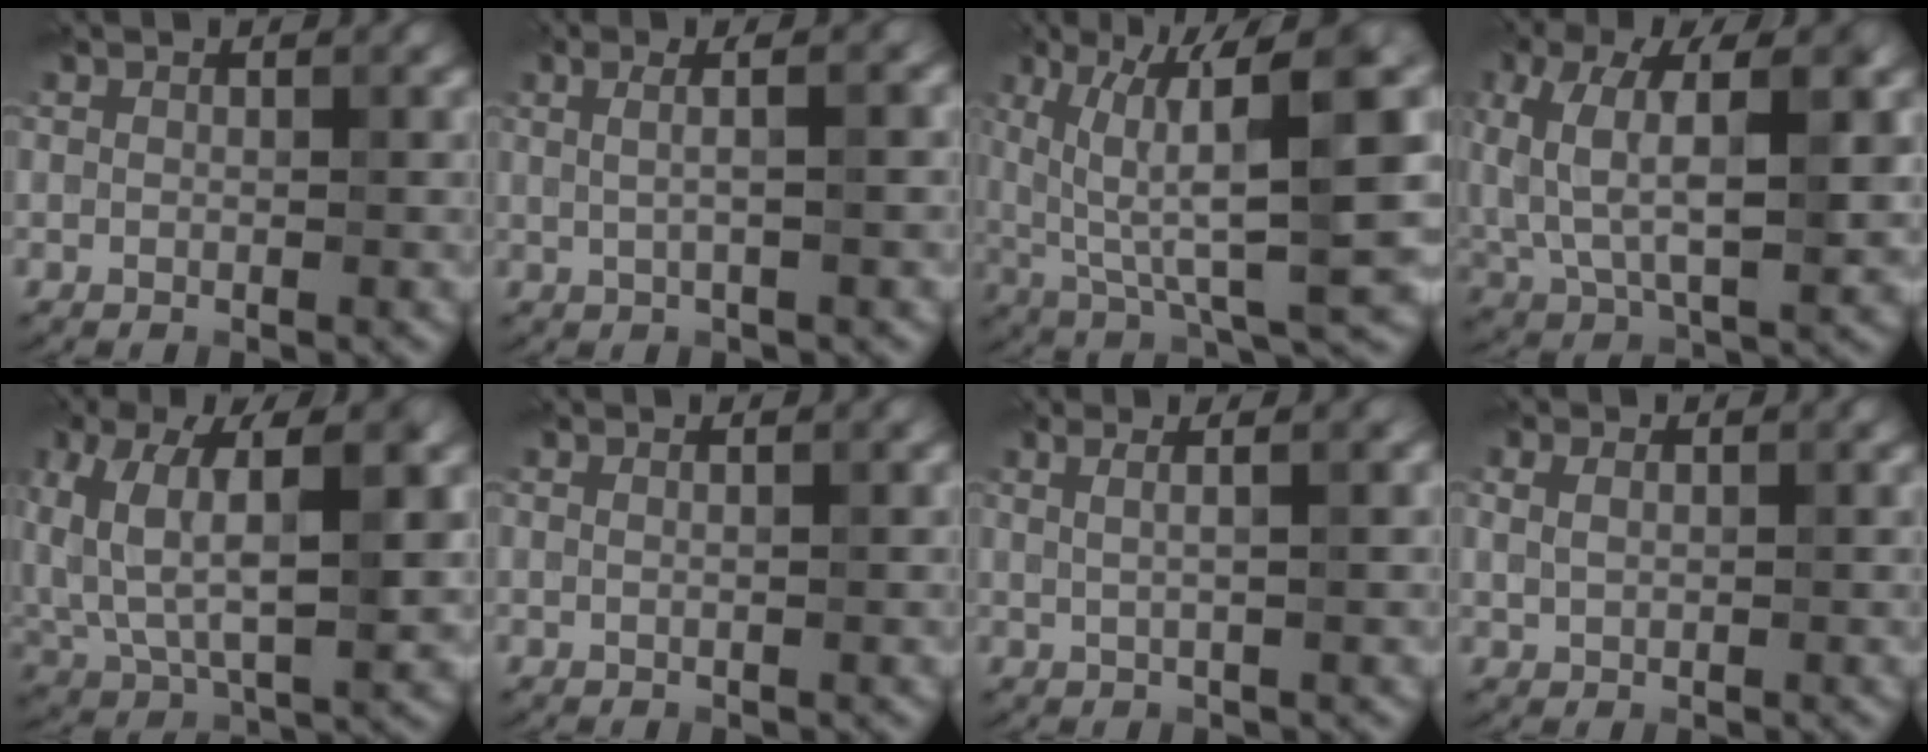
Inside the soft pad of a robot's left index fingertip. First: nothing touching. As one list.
[{"total": 4.6, "force": [1.4, 1.8, 4.0], "torque": [-0.046, 0.014, -0.006]}, {"total": 12.3, "force": [3.4, 2.9, 11.5], "torque": [-0.184, 0.008, 0.067]}, {"total": 10.3, "force": [1.6, 4.9, 8.9], "torque": [-0.168, 0.002, 0.022]}, {"total": 11.4, "force": [2.1, 5.2, 9.9], "torque": [-0.187, 0.008, 0.034]}, {"total": 1.6, "force": [0.7, 0.8, 1.2], "torque": [-0.003, -0.002, -0.008]}, {"total": 4.1, "force": [1.7, 1.6, 3.3], "torque": [-0.031, 0.015, -0.006]}, {"total": 1.7, "force": [0.7, 1.1, 1.1], "torque": [-0.025, 0.001, 0.017]}]